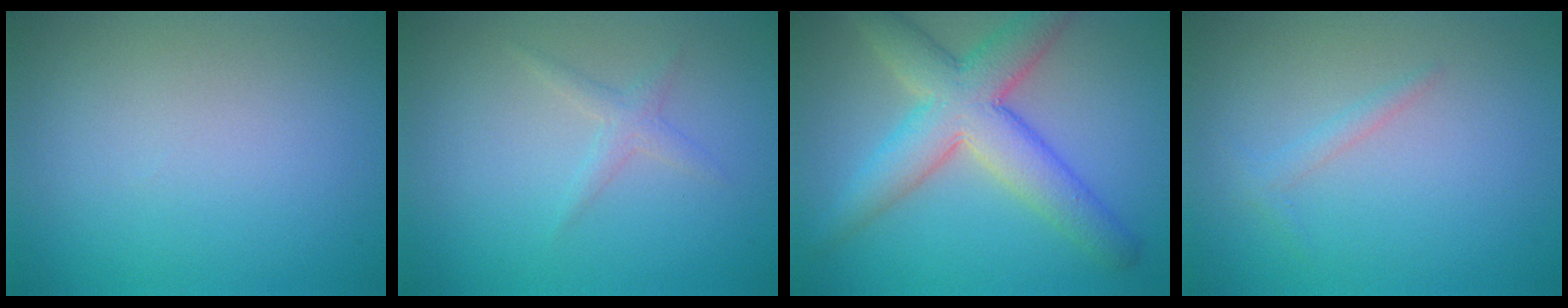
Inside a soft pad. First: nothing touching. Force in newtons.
{"total": 1.3, "press": 1.3, "slide": 0.0}
{"total": 7.3, "press": 7.3, "slide": 0.4}
{"total": 1.0, "press": 1.0, "slide": 0.1}